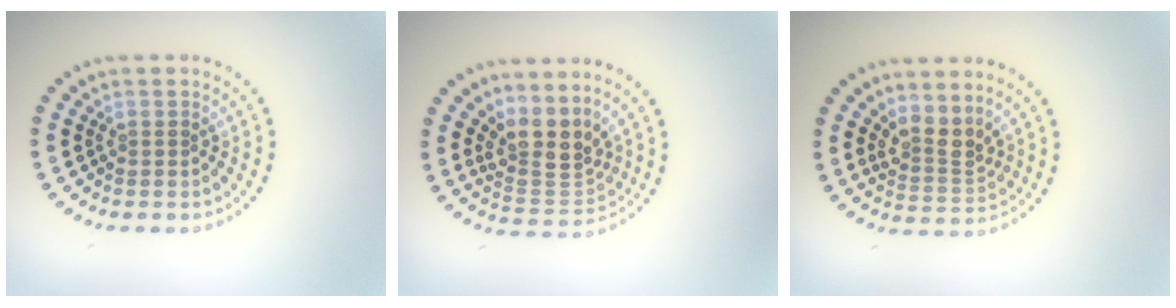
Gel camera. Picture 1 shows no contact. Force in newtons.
{"total": 3.8, "press": 2.9, "slide": 2.6}
{"total": 2.8, "press": 2.1, "slide": 1.9}